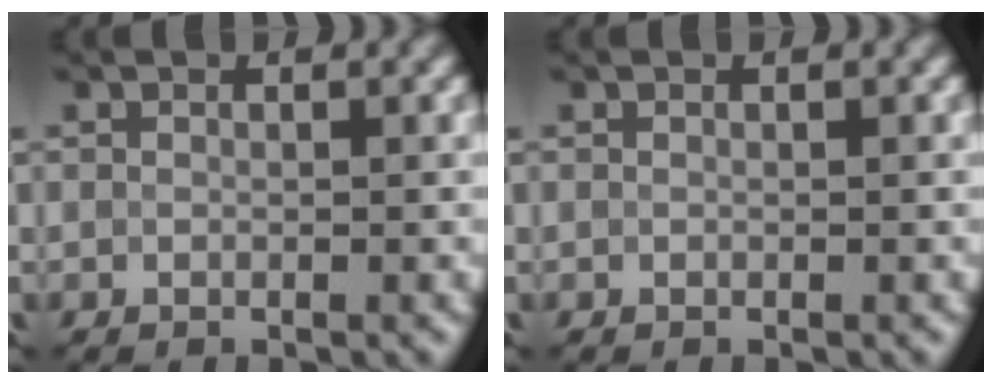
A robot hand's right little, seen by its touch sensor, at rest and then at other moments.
{"total": 0.0}